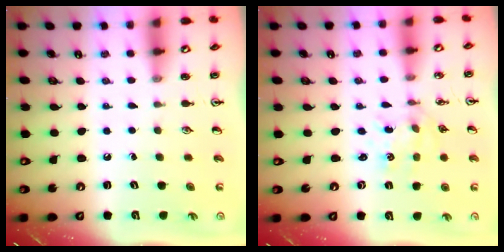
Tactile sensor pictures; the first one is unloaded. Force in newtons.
{"total": 1.1, "press": 1.1, "slide": 0.1}